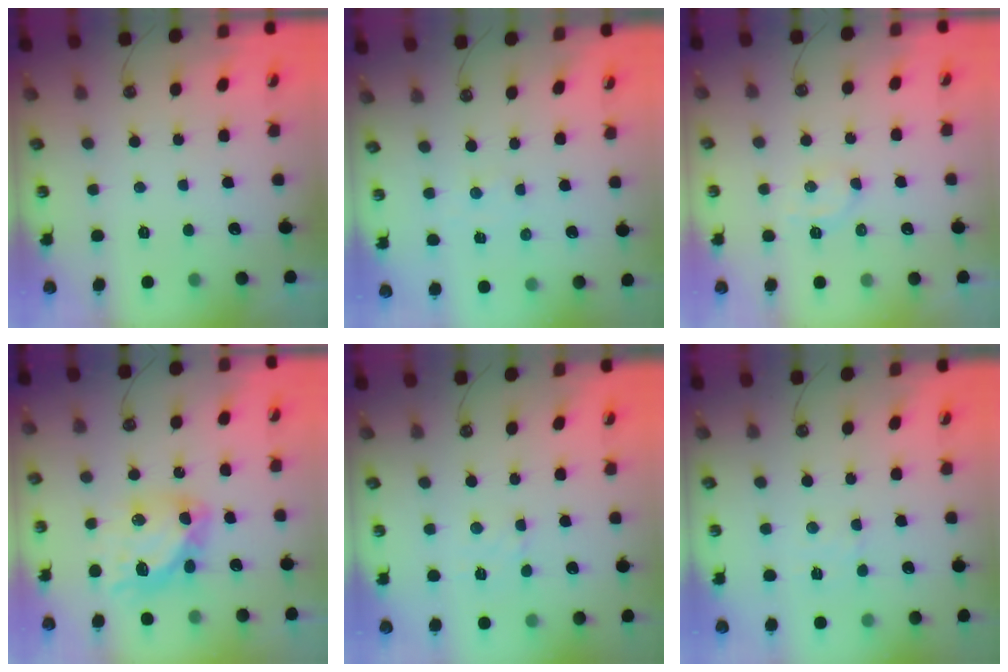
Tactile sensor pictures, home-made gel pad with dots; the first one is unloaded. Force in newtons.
{"total": 1.1, "press": 1.0, "slide": 0.2}
{"total": 4.3, "press": 4.2, "slide": 0.8}
{"total": 12.7, "press": 12.7, "slide": 1.4}
{"total": 2.5, "press": 2.4, "slide": 0.4}
{"total": 2.9, "press": 2.9, "slide": 0.4}